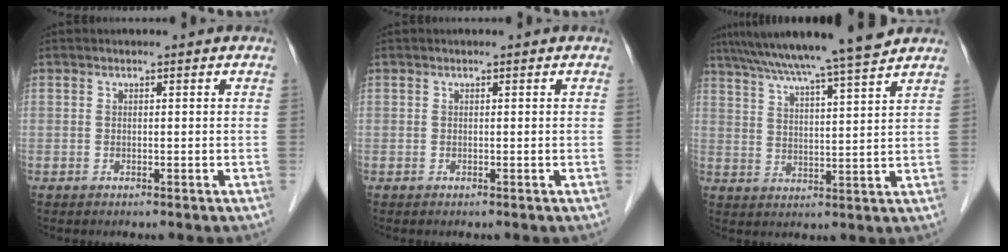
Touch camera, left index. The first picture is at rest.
{"total": 0.0}
{"total": 15.0, "force": [12.9, -1.2, 7.7], "torque": [-0.132, 0.008, 0.191]}